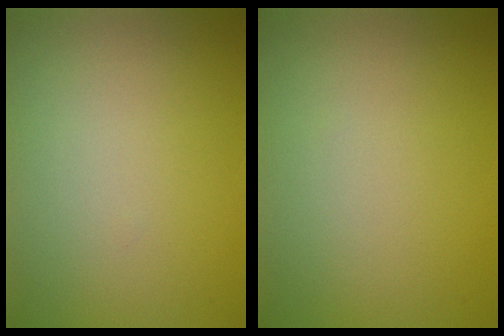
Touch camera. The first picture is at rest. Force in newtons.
{"total": 0.0}